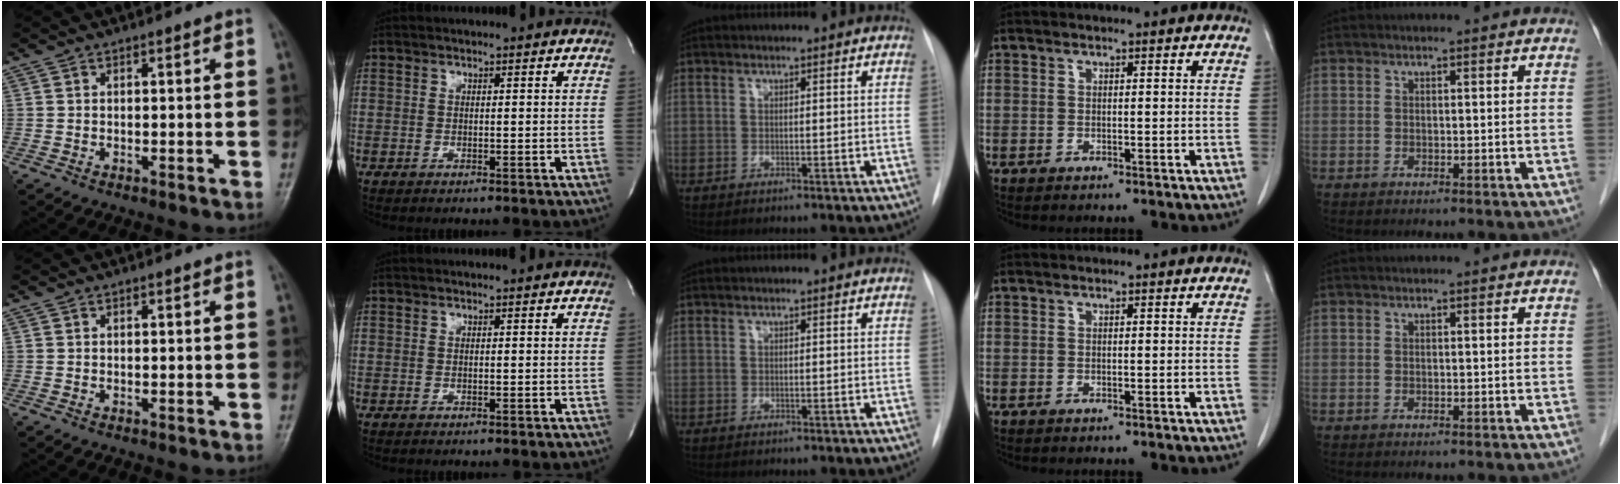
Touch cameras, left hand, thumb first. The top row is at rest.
{"thumb": {"total": 0.6, "force": [0.2, 0.3, 0.5], "torque": [-0.001, 0.003, 0.002]}}